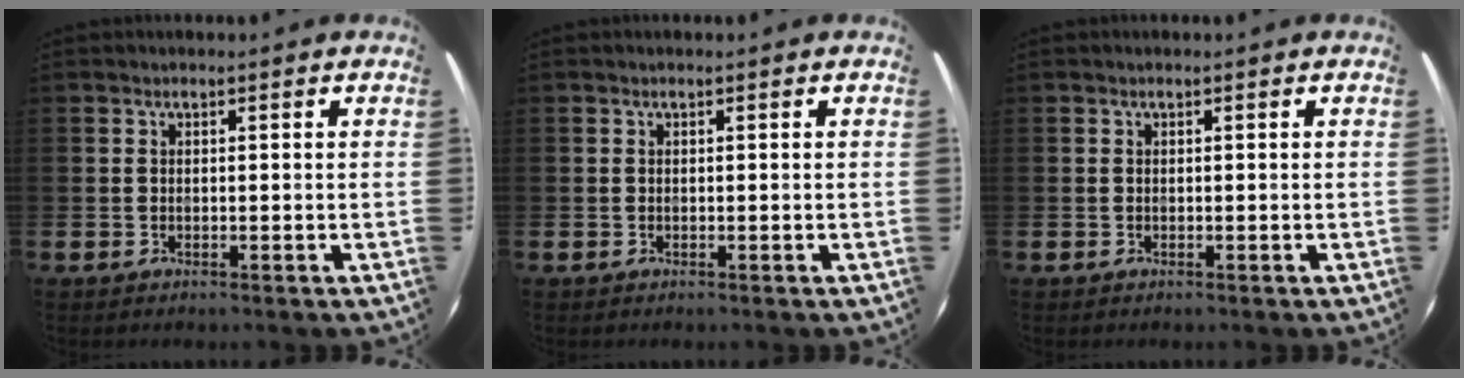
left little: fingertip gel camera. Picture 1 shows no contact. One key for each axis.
{"total": 0.0}
{"total": 0.0}